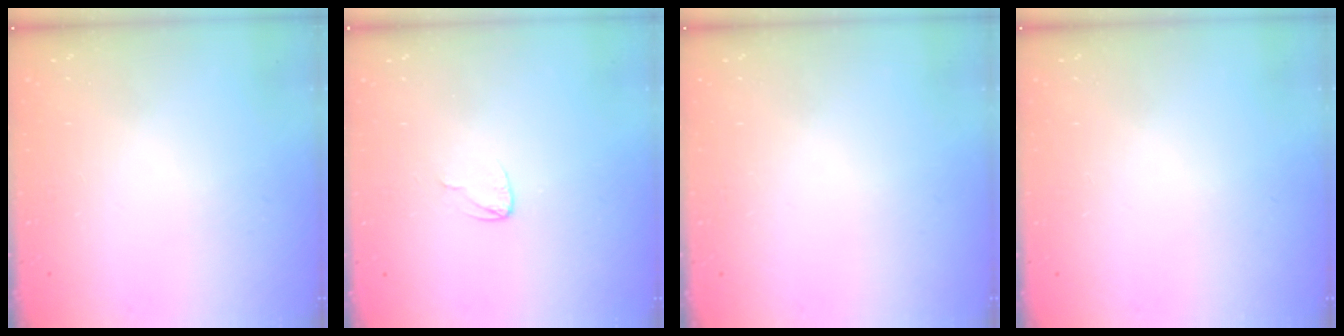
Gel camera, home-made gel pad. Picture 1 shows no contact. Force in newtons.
{"total": 4.1, "press": 4.1, "slide": 0.3}
{"total": 0.0}
{"total": 0.0}